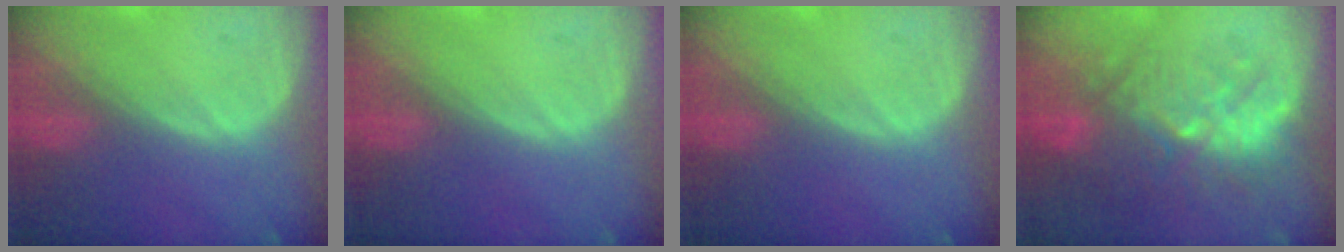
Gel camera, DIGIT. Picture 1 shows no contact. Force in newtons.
{"total": 0.0}
{"total": 0.0}
{"total": 10.6, "press": 9.6, "slide": 4.5}